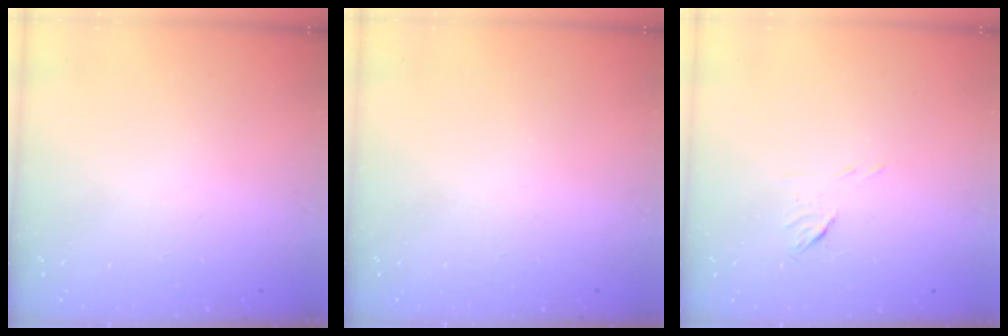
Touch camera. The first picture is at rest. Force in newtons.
{"total": 0.0}
{"total": 4.1, "press": 3.9, "slide": 1.2}